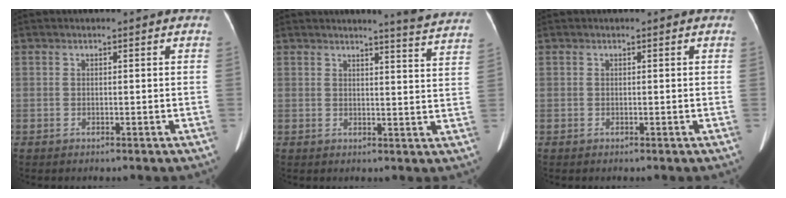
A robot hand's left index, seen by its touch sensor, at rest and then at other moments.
{"total": 10.2, "force": [9.8, -1.0, 2.6], "torque": [-0.030, -0.057, 0.091]}
{"total": 0.0}